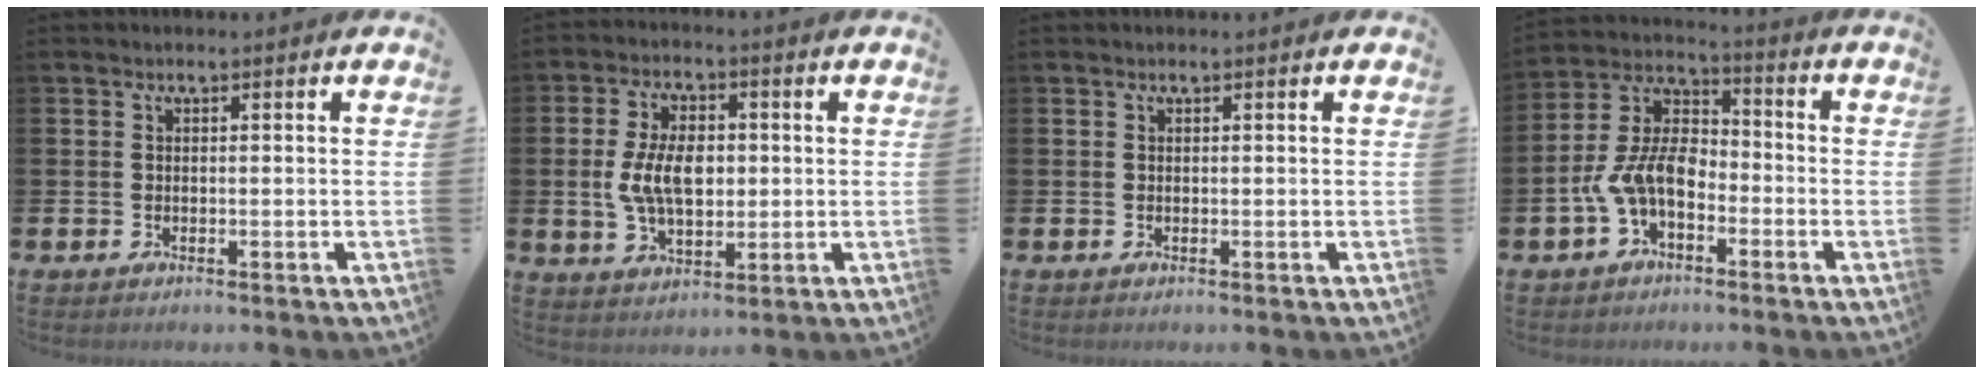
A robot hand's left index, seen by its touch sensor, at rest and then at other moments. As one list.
[{"total": 7.4, "force": [0.6, 4.3, 6.0], "torque": [-0.116, 0.010, 0.008]}, {"total": 0.0}, {"total": 7.9, "force": [-2.5, 4.9, 5.7], "torque": [-0.145, -0.003, -0.055]}]